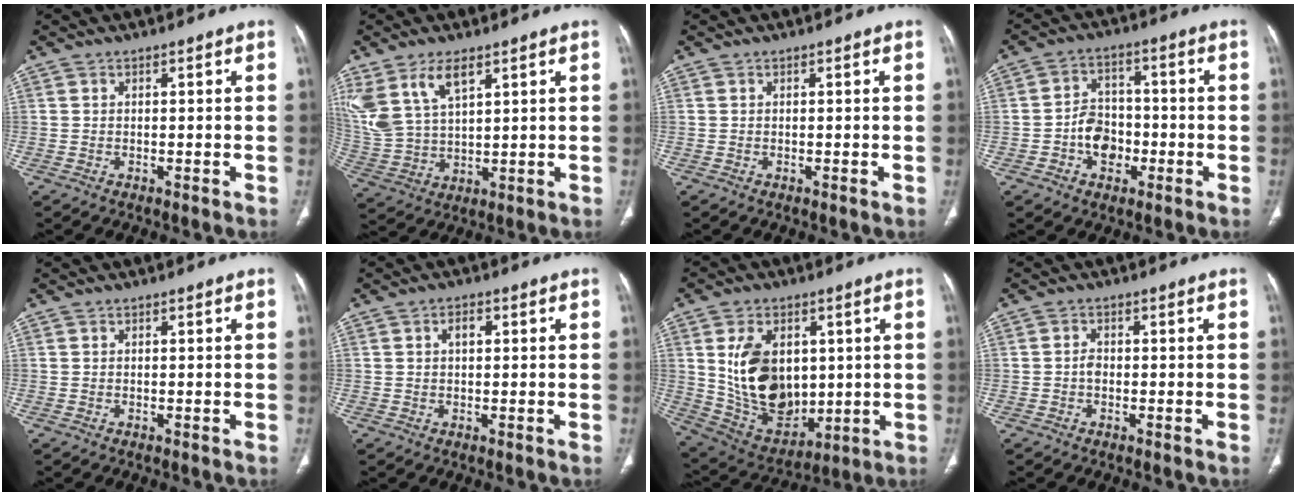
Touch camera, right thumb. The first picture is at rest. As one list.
[{"total": 12.2, "force": [6.8, 6.0, 8.2], "torque": [-0.174, -0.016, 0.148]}, {"total": 0.0}, {"total": 7.7, "force": [-2.3, 6.0, 4.3], "torque": [-0.039, 0.027, -0.041]}, {"total": 0.0}, {"total": 2.4, "force": [0.7, 1.3, 1.8], "torque": [-0.030, 0.005, 0.011]}, {"total": 17.2, "force": [2.5, 11.7, 12.4], "torque": [-0.172, -0.019, 0.071]}, {"total": 1.5, "force": [-0.4, 1.0, 0.9], "torque": [-0.011, 0.004, -0.009]}]